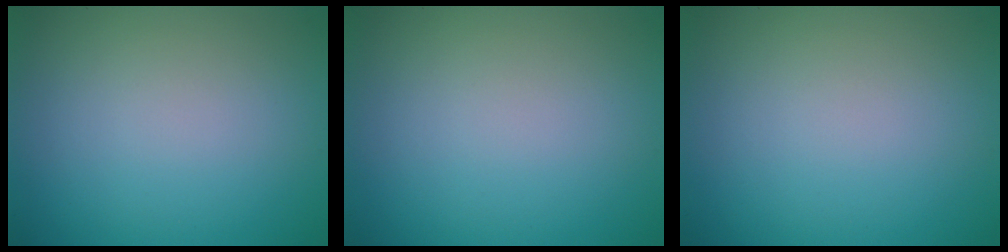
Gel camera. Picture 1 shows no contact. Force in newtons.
{"total": 0.0}
{"total": 0.0}